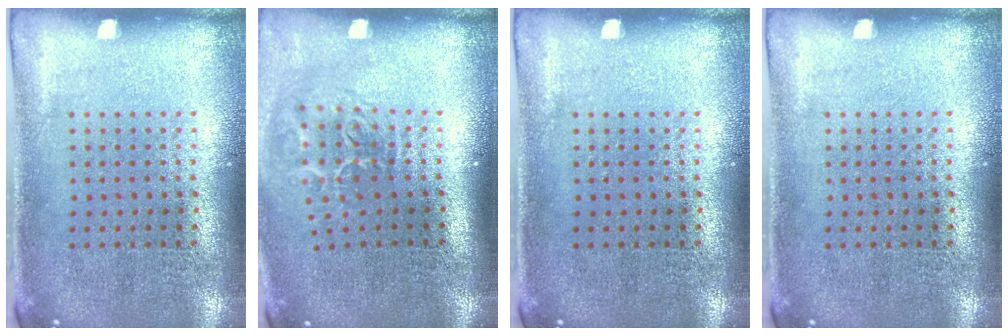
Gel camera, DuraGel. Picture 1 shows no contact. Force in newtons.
{"total": 2.0, "press": 1.3, "slide": 1.5}
{"total": 0.0}
{"total": 0.0}